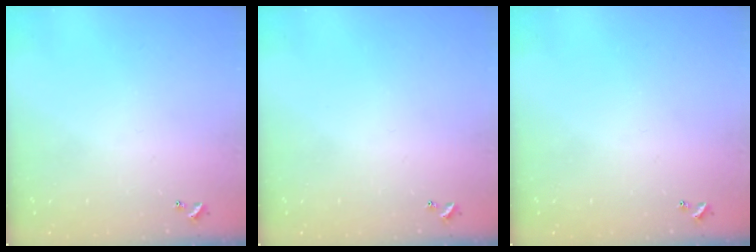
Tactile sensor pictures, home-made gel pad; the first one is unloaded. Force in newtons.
{"total": 0.0}
{"total": 0.0}